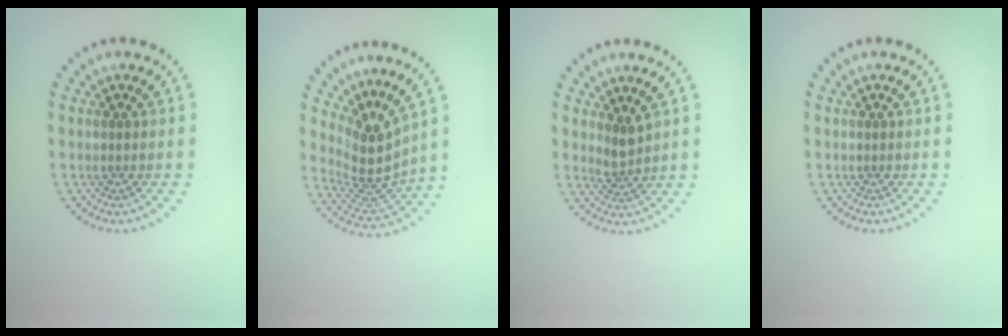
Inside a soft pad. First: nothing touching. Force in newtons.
{"total": 4.0, "press": 2.8, "slide": 2.9}
{"total": 1.8, "press": 1.4, "slide": 1.2}
{"total": 0.0}